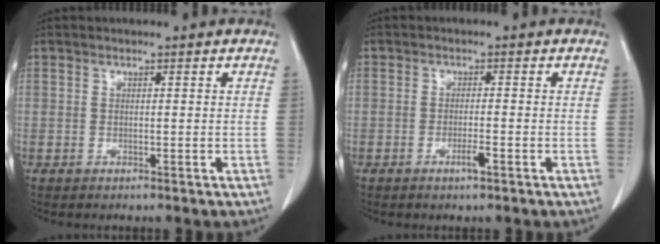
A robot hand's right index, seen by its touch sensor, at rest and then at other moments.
{"total": 2.2, "force": [-1.2, 0.2, 1.8], "torque": [-0.030, -0.001, -0.021]}